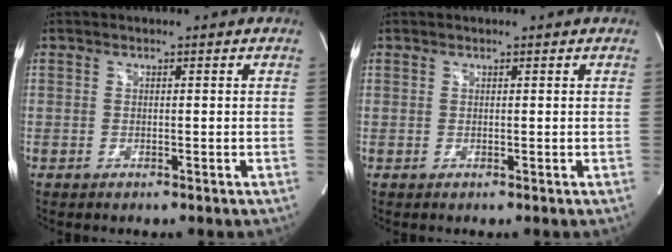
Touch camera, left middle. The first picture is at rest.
{"total": 0.0}